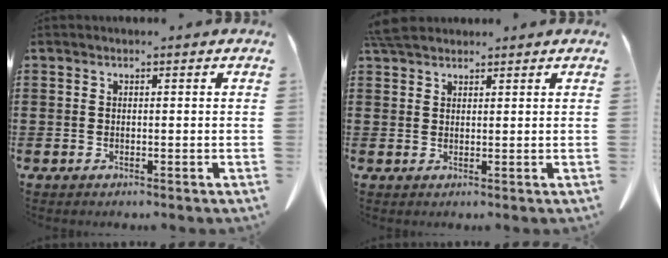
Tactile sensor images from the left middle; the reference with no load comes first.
{"total": 3.3, "force": [2.9, 0.9, 1.2], "torque": [-0.033, 0.001, 0.058]}